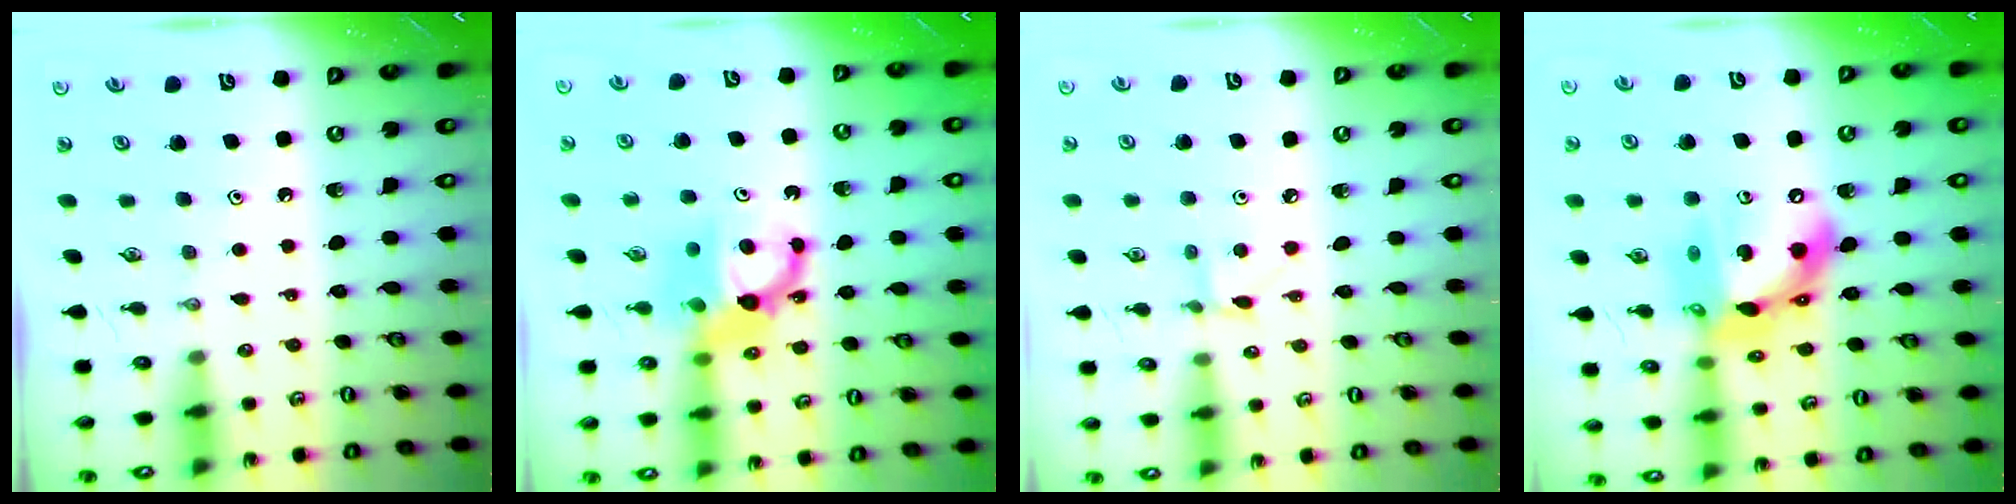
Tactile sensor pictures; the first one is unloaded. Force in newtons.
{"total": 9.1, "press": 9.1, "slide": 0.8}
{"total": 2.6, "press": 2.6, "slide": 0.3}
{"total": 17.1, "press": 17.0, "slide": 2.1}